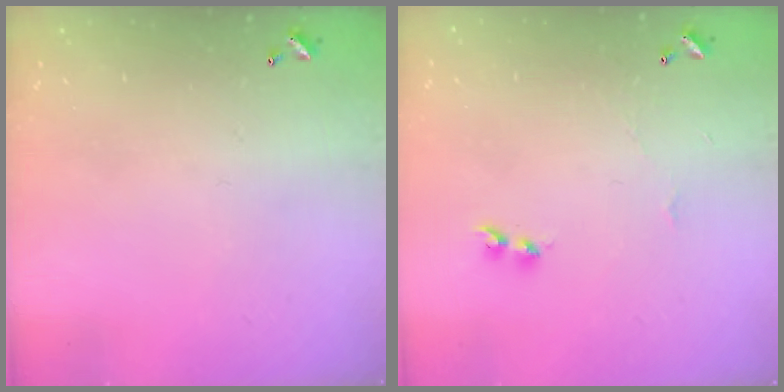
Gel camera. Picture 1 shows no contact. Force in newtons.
{"total": 2.1, "press": 2.0, "slide": 0.5}